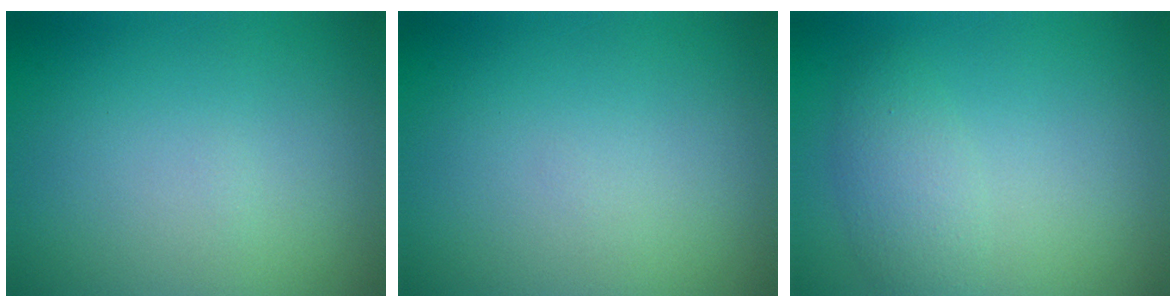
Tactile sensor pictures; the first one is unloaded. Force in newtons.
{"total": 0.0}
{"total": 2.6, "press": 2.6, "slide": 0.1}